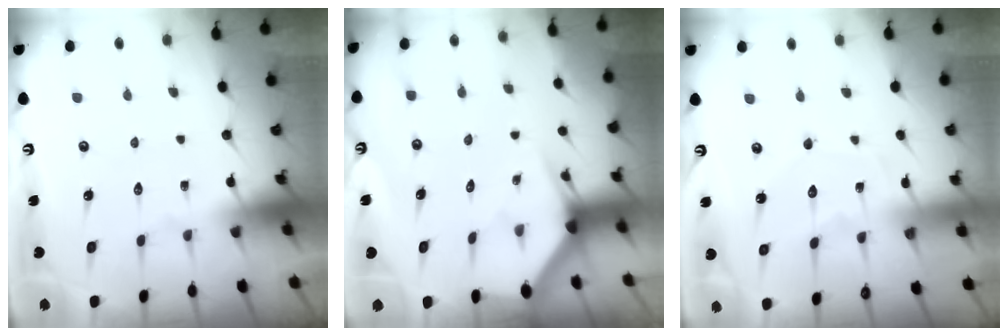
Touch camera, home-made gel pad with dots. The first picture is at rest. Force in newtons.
{"total": 2.7, "press": 2.7, "slide": 0.0}
{"total": 4.2, "press": 4.2, "slide": 0.5}